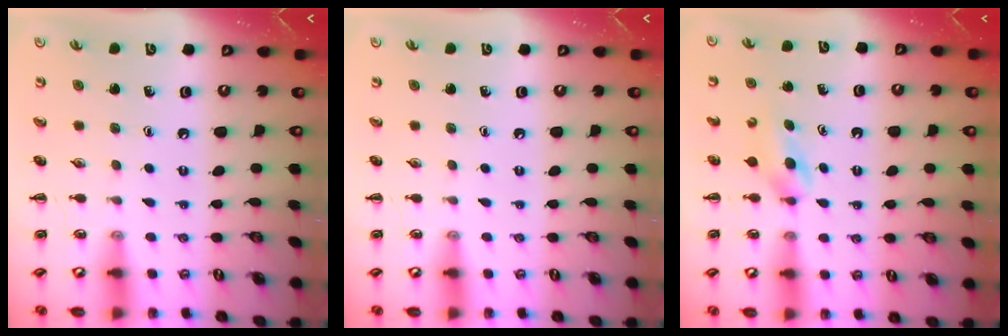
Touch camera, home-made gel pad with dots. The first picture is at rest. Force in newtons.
{"total": 0.0}
{"total": 3.7, "press": 3.5, "slide": 1.4}